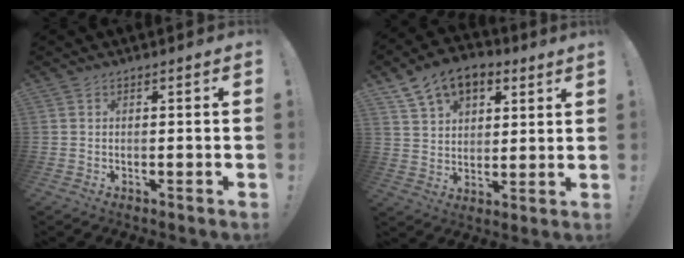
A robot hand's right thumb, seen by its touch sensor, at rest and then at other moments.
{"total": 11.9, "force": [7.0, 7.5, 6.0], "torque": [-0.104, -0.032, 0.136]}